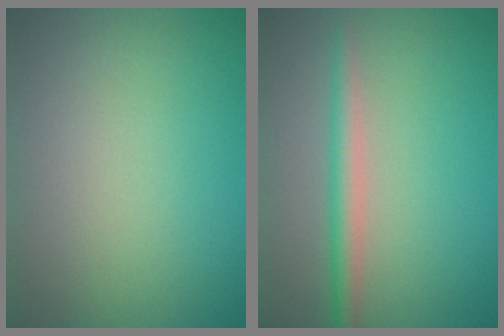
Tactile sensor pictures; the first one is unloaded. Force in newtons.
{"total": 2.4, "press": 2.4, "slide": 0.1}